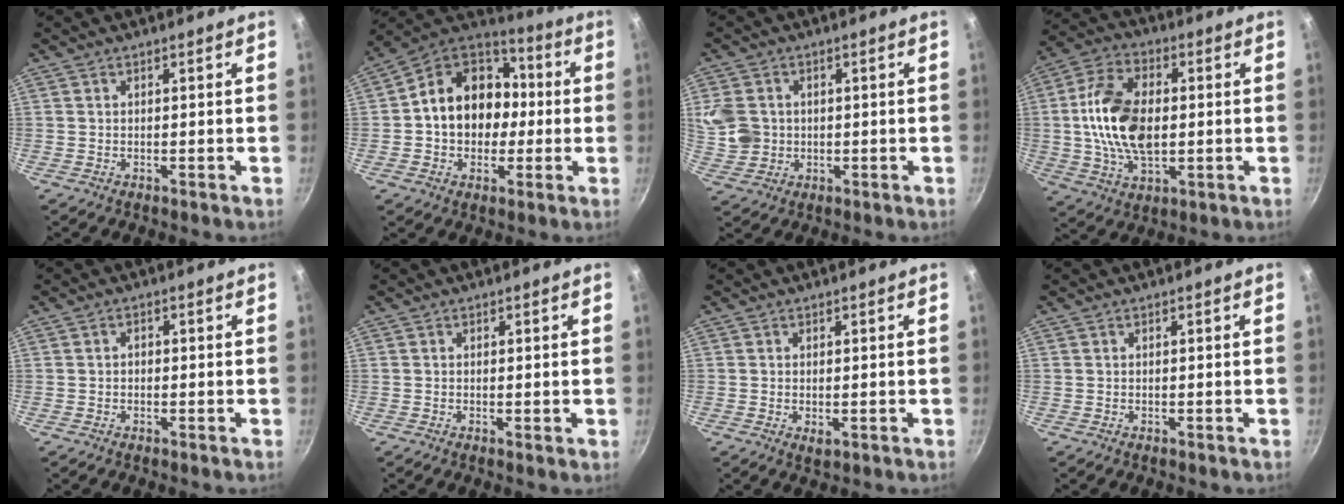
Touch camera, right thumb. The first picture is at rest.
{"total": 17.5, "force": [0.1, 14.1, 10.4], "torque": [-0.135, 0.042, -0.013]}
{"total": 8.3, "force": [0.9, 7.3, 4.0], "torque": [-0.067, -0.007, 0.020]}
{"total": 15.7, "force": [0.3, 9.3, 12.6], "torque": [-0.225, 0.013, -0.002]}
{"total": 1.0, "force": [-0.2, 0.8, 0.5], "torque": [-0.008, 0.006, -0.004]}
{"total": 0.6, "force": [0.0, 0.0, 0.6], "torque": [-0.009, -0.004, -0.001]}
{"total": 1.5, "force": [-0.2, 0.9, 1.3], "torque": [-0.021, -0.006, 0.000]}
{"total": 0.0}